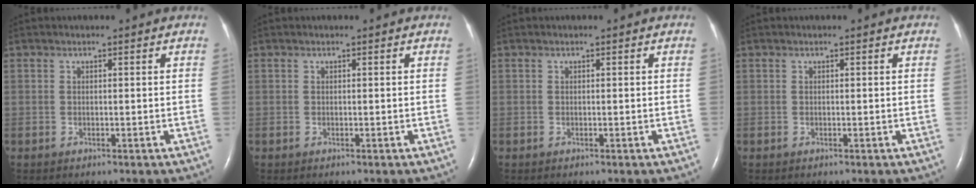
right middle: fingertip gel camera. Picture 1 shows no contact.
{"total": 0.0}
{"total": 0.0}
{"total": 0.0}